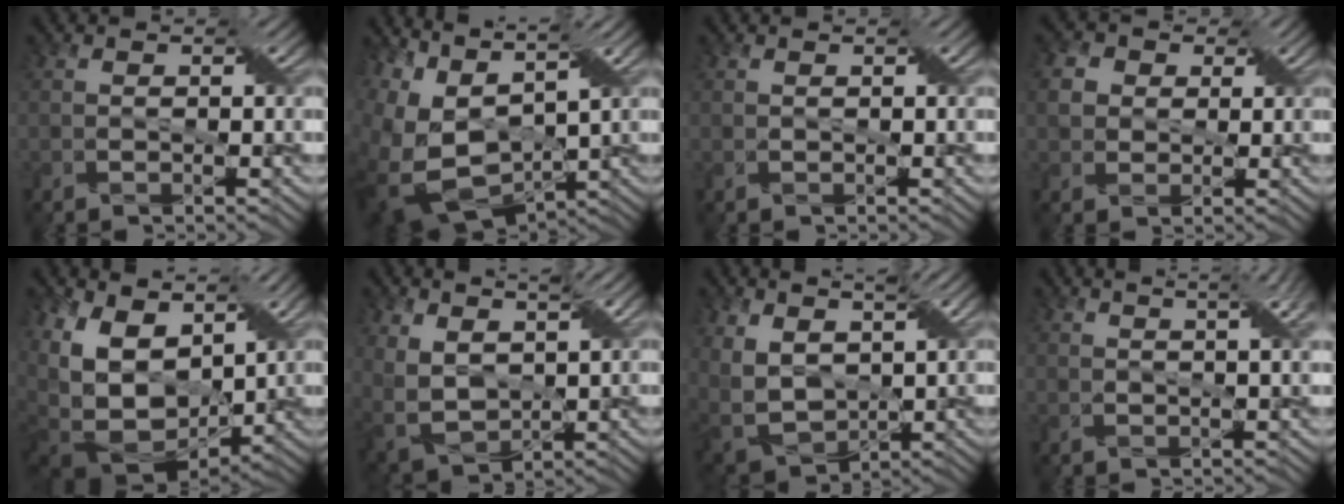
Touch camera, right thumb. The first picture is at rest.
{"total": 14.2, "force": [2.5, 8.7, 11.0], "torque": [-0.276, 0.008, 0.099]}
{"total": 0.0}
{"total": 5.2, "force": [1.5, 4.5, 2.0], "torque": [-0.073, 0.011, 0.017]}
{"total": 16.8, "force": [3.8, 11.6, 11.6], "torque": [-0.273, 0.000, 0.100]}
{"total": 7.6, "force": [3.9, 3.9, 5.1], "torque": [-0.142, -0.002, 0.081]}
{"total": 8.9, "force": [4.0, 5.1, 6.1], "torque": [-0.165, 0.000, 0.081]}
{"total": 7.2, "force": [4.0, 1.8, 5.7], "torque": [-0.067, 0.036, 0.034]}